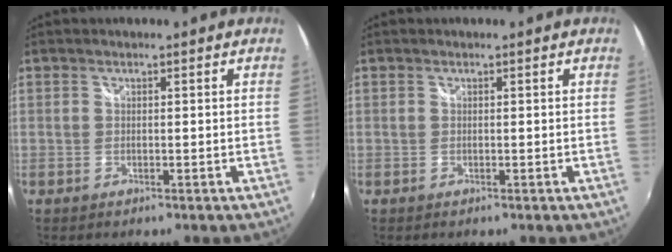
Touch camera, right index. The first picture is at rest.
{"total": 0.0}